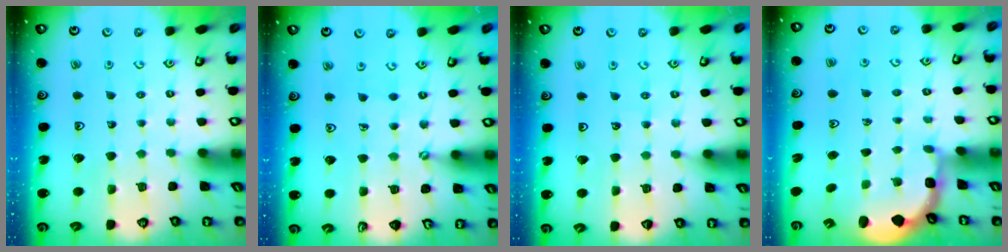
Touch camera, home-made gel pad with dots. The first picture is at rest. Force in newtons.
{"total": 0.7, "press": 0.7, "slide": 0.0}
{"total": 3.9, "press": 3.9, "slide": 0.3}
{"total": 2.6, "press": 1.9, "slide": 1.7}